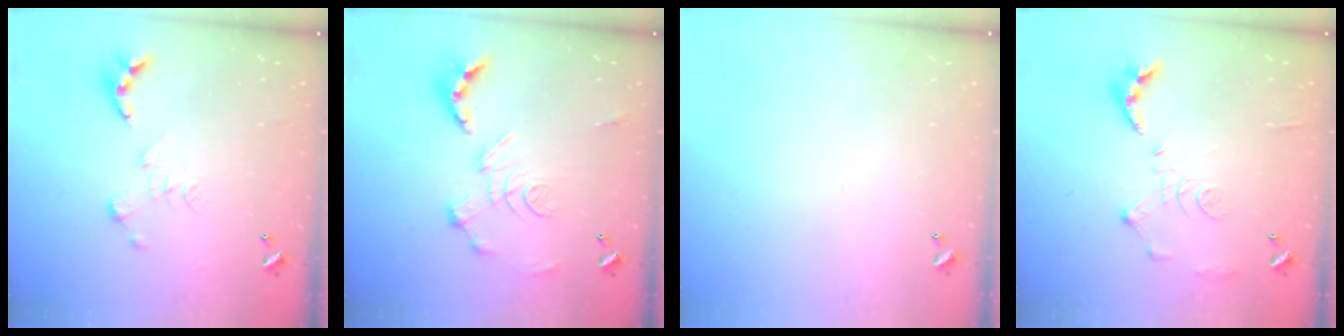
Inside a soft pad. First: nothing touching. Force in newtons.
{"total": 2.9, "press": 2.3, "slide": 1.7}
{"total": 0.0}
{"total": 10.7, "press": 10.6, "slide": 0.5}